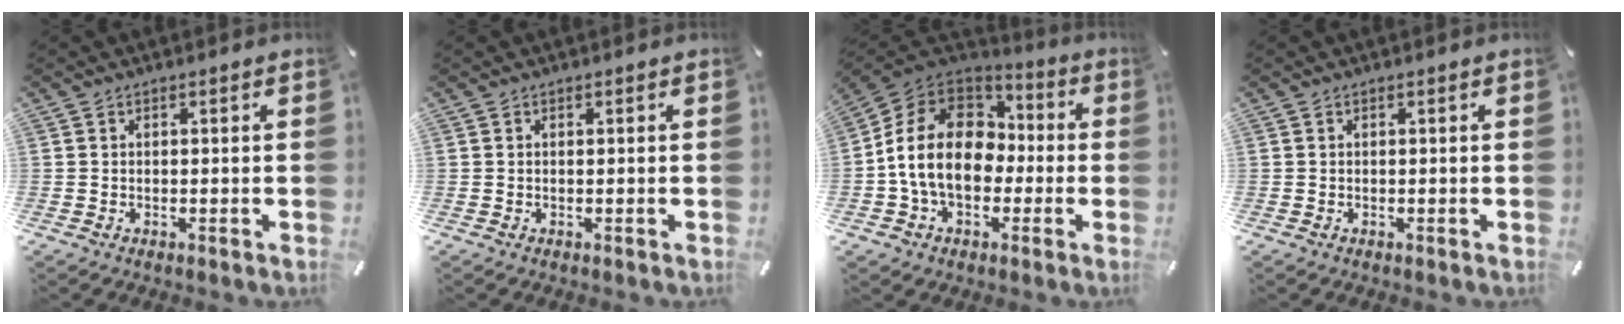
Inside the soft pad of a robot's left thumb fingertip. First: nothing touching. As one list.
[{"total": 0.0}, {"total": 16.4, "force": [-2.0, 12.8, 10.1], "torque": [-0.216, 0.029, -0.034]}, {"total": 0.0}]